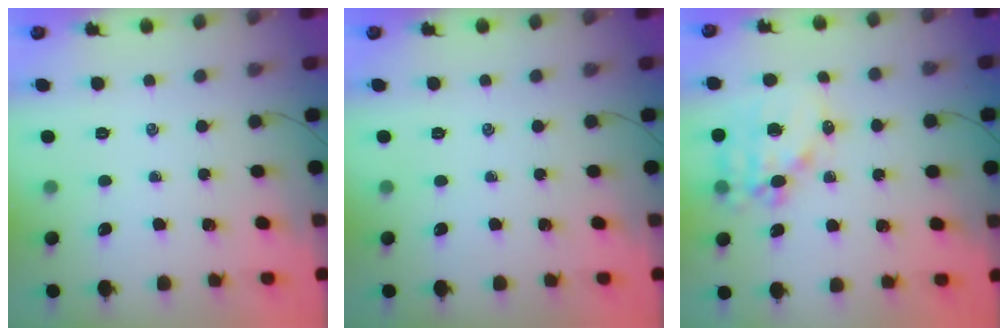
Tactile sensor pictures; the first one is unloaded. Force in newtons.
{"total": 0.0}
{"total": 14.0, "press": 13.6, "slide": 3.1}